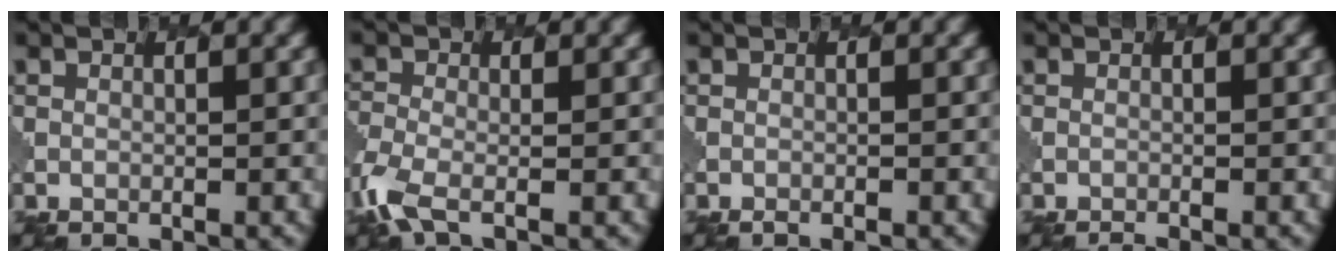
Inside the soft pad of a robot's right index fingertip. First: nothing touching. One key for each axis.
{"total": 3.9, "fx": -2.3, "fy": 1.5, "fz": 2.8, "tx": -0.074, "ty": -0.010, "tz": -0.057}
{"total": 0.6, "fx": -0.6, "fy": 0.1, "fz": 0.3, "tx": -0.002, "ty": 0.000, "tz": -0.009}
{"total": 0.7, "fx": -0.7, "fy": 0.1, "fz": 0.2, "tx": 0.004, "ty": -0.001, "tz": -0.013}